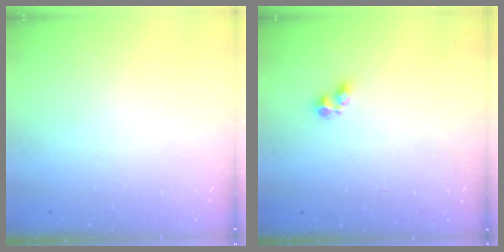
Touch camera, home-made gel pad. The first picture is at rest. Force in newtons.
{"total": 2.8, "press": 2.7, "slide": 0.5}